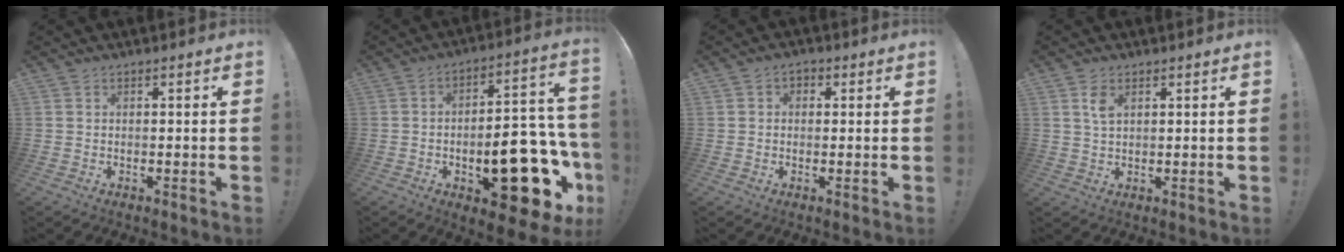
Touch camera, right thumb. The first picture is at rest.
{"total": 22.7, "force": [-7.8, 9.9, 18.9], "torque": [-0.241, 0.048, -0.107]}
{"total": 2.3, "force": [-0.2, 1.9, 1.3], "torque": [-0.023, 0.008, -0.003]}
{"total": 3.4, "force": [1.6, 1.5, 2.6], "torque": [-0.039, -0.005, 0.026]}